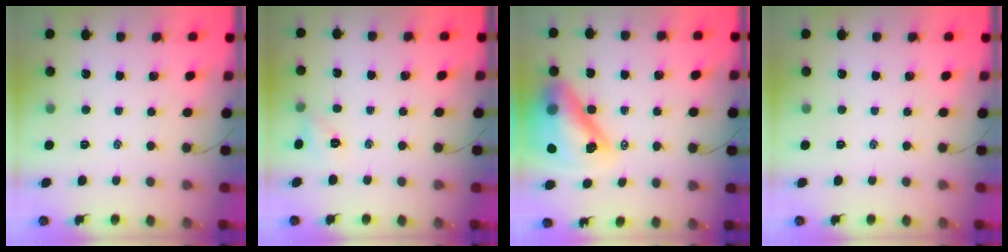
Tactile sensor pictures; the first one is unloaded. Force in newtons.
{"total": 4.1, "press": 4.1, "slide": 0.3}
{"total": 19.3, "press": 18.5, "slide": 5.5}
{"total": 0.0}